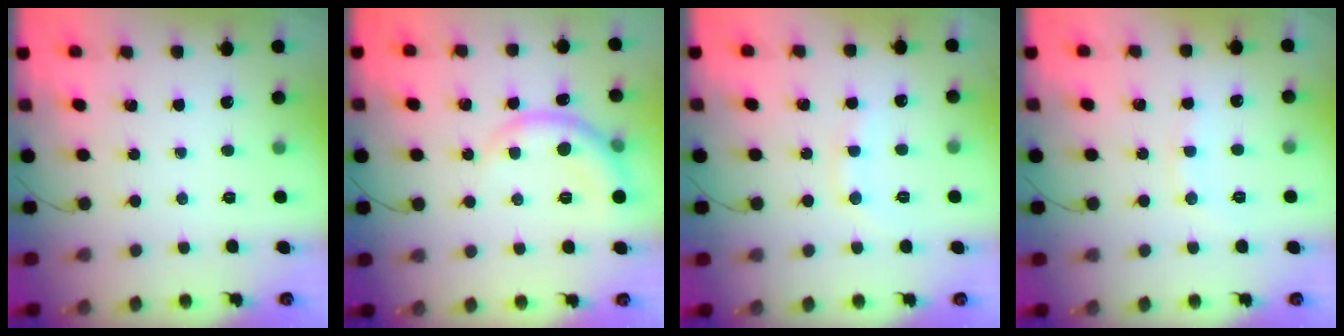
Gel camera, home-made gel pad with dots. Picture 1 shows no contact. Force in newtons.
{"total": 7.5, "press": 7.4, "slide": 0.9}
{"total": 8.4, "press": 8.3, "slide": 1.6}
{"total": 6.7, "press": 6.6, "slide": 1.2}